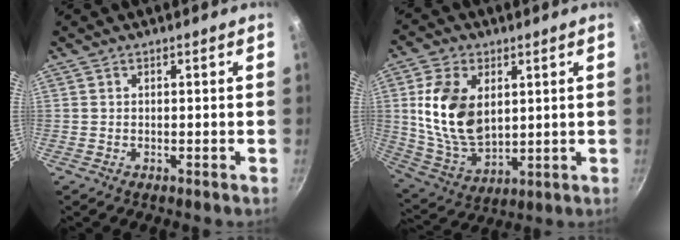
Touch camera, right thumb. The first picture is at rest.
{"total": 15.2, "force": [3.1, 9.8, 11.3], "torque": [-0.197, -0.022, 0.072]}